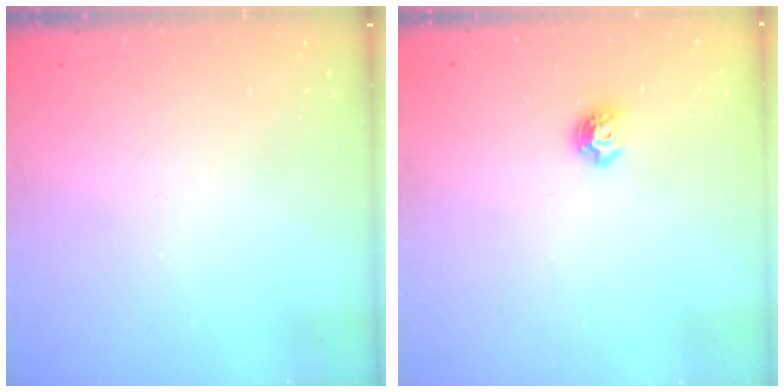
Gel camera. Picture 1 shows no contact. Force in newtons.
{"total": 5.2, "press": 5.1, "slide": 0.8}